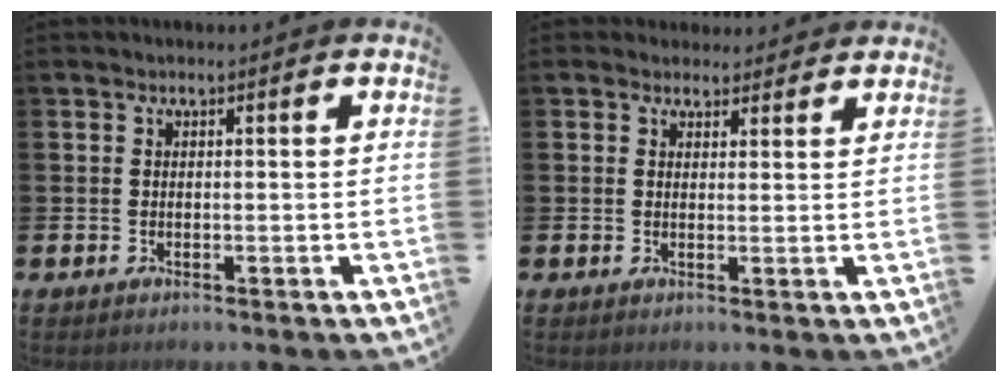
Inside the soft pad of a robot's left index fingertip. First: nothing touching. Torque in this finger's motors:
{"motor_torque": [1.03, -1.11, 0.14, -0.01]}